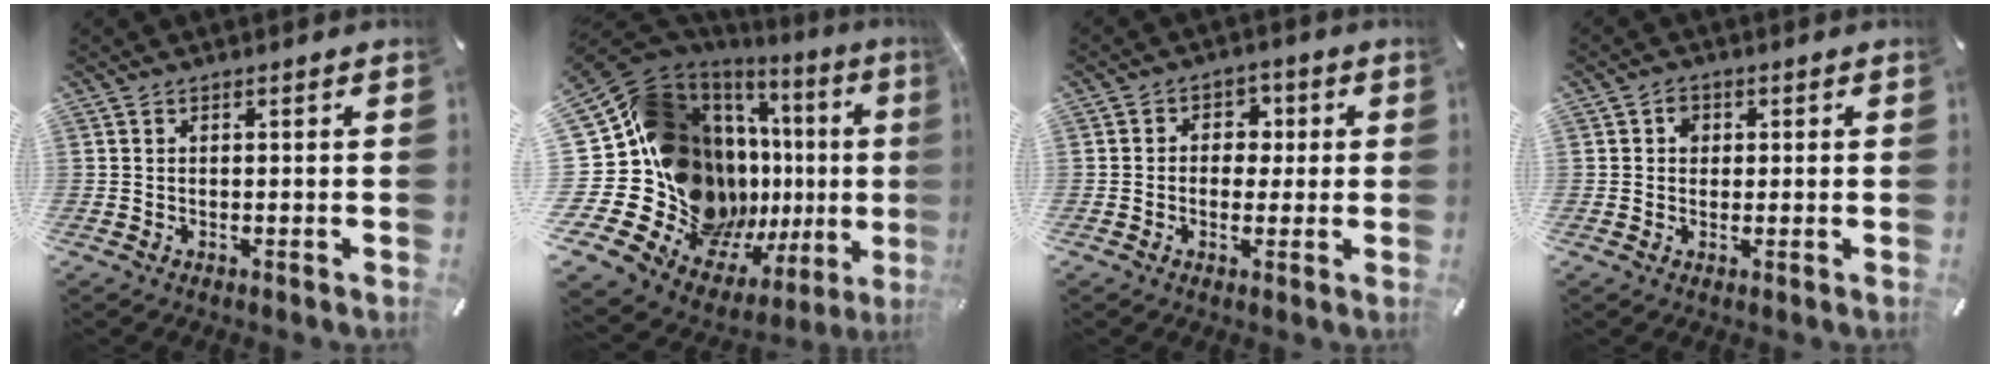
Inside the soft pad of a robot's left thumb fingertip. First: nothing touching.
{"total": 29.6, "force": [0.7, 19.6, 22.2], "torque": [-0.367, -0.095, 0.086]}
{"total": 5.0, "force": [-0.4, 4.4, 2.3], "torque": [-0.034, 0.011, -0.012]}
{"total": 2.4, "force": [0.2, 2.1, 1.1], "torque": [-0.008, 0.000, -0.003]}